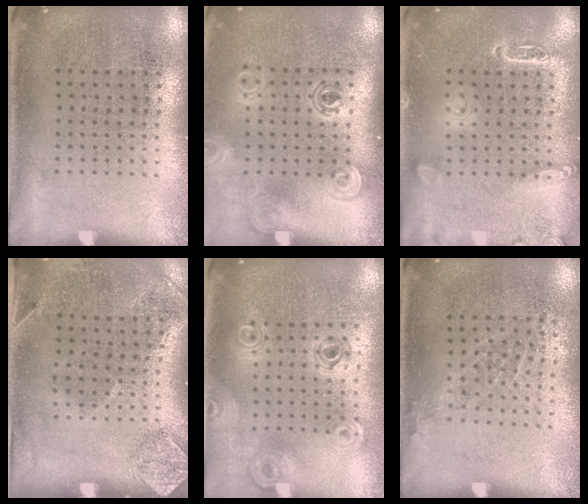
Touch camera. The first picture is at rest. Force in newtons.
{"total": 1.9, "press": 1.4, "slide": 1.2}
{"total": 2.7, "press": 2.7, "slide": 0.3}
{"total": 1.9, "press": 1.1, "slide": 1.5}
{"total": 0.8, "press": 0.8, "slide": 0.1}
{"total": 0.9, "press": 0.7, "slide": 0.6}